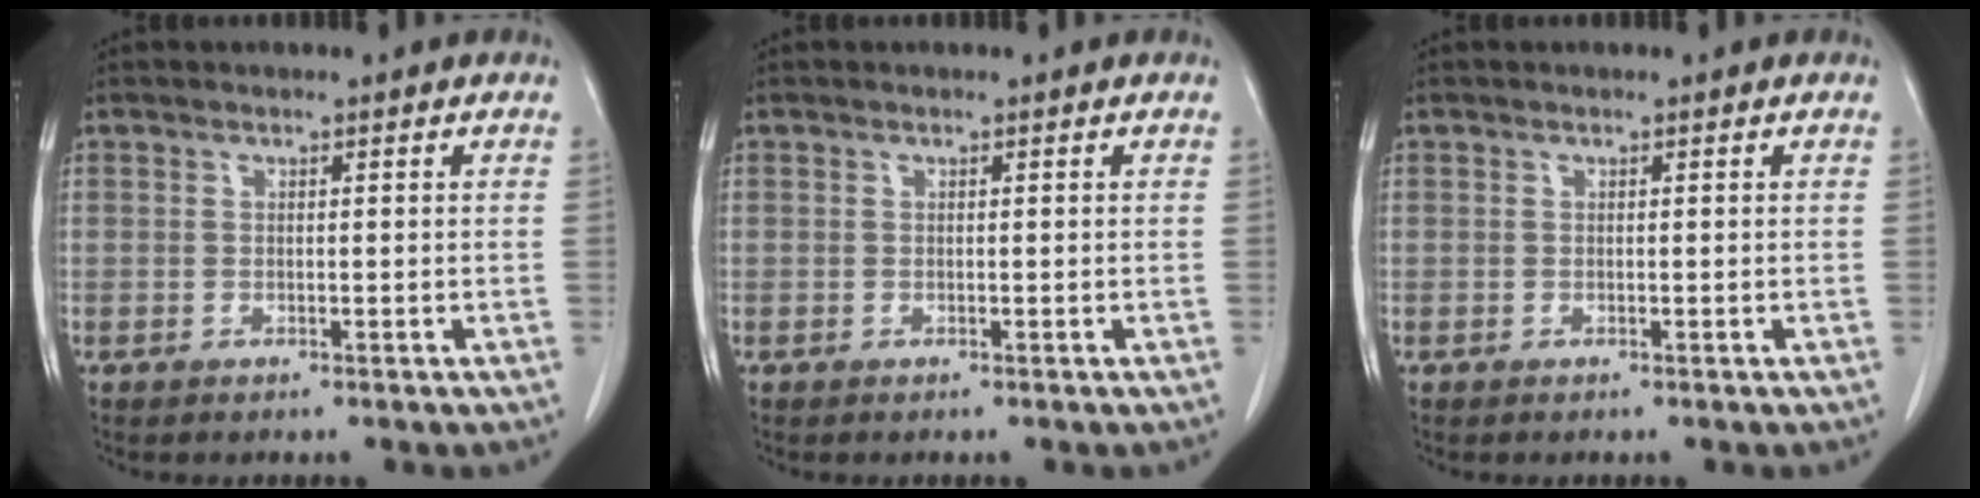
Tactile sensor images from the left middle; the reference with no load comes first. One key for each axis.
{"total": 0.0}
{"total": 0.0}